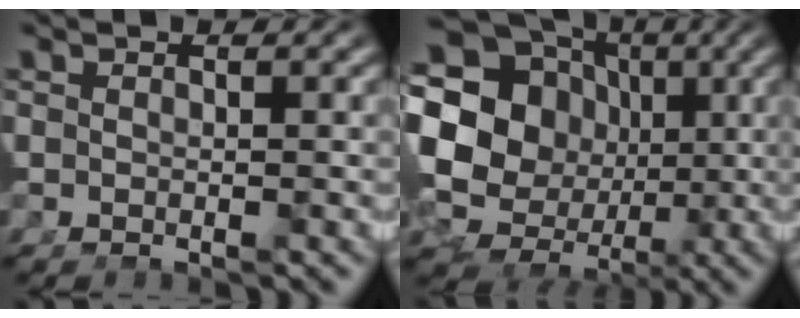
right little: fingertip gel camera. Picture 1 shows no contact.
{"total": 20.8, "force": [1.5, 17.8, 10.7], "torque": [-0.211, -0.020, 0.013]}